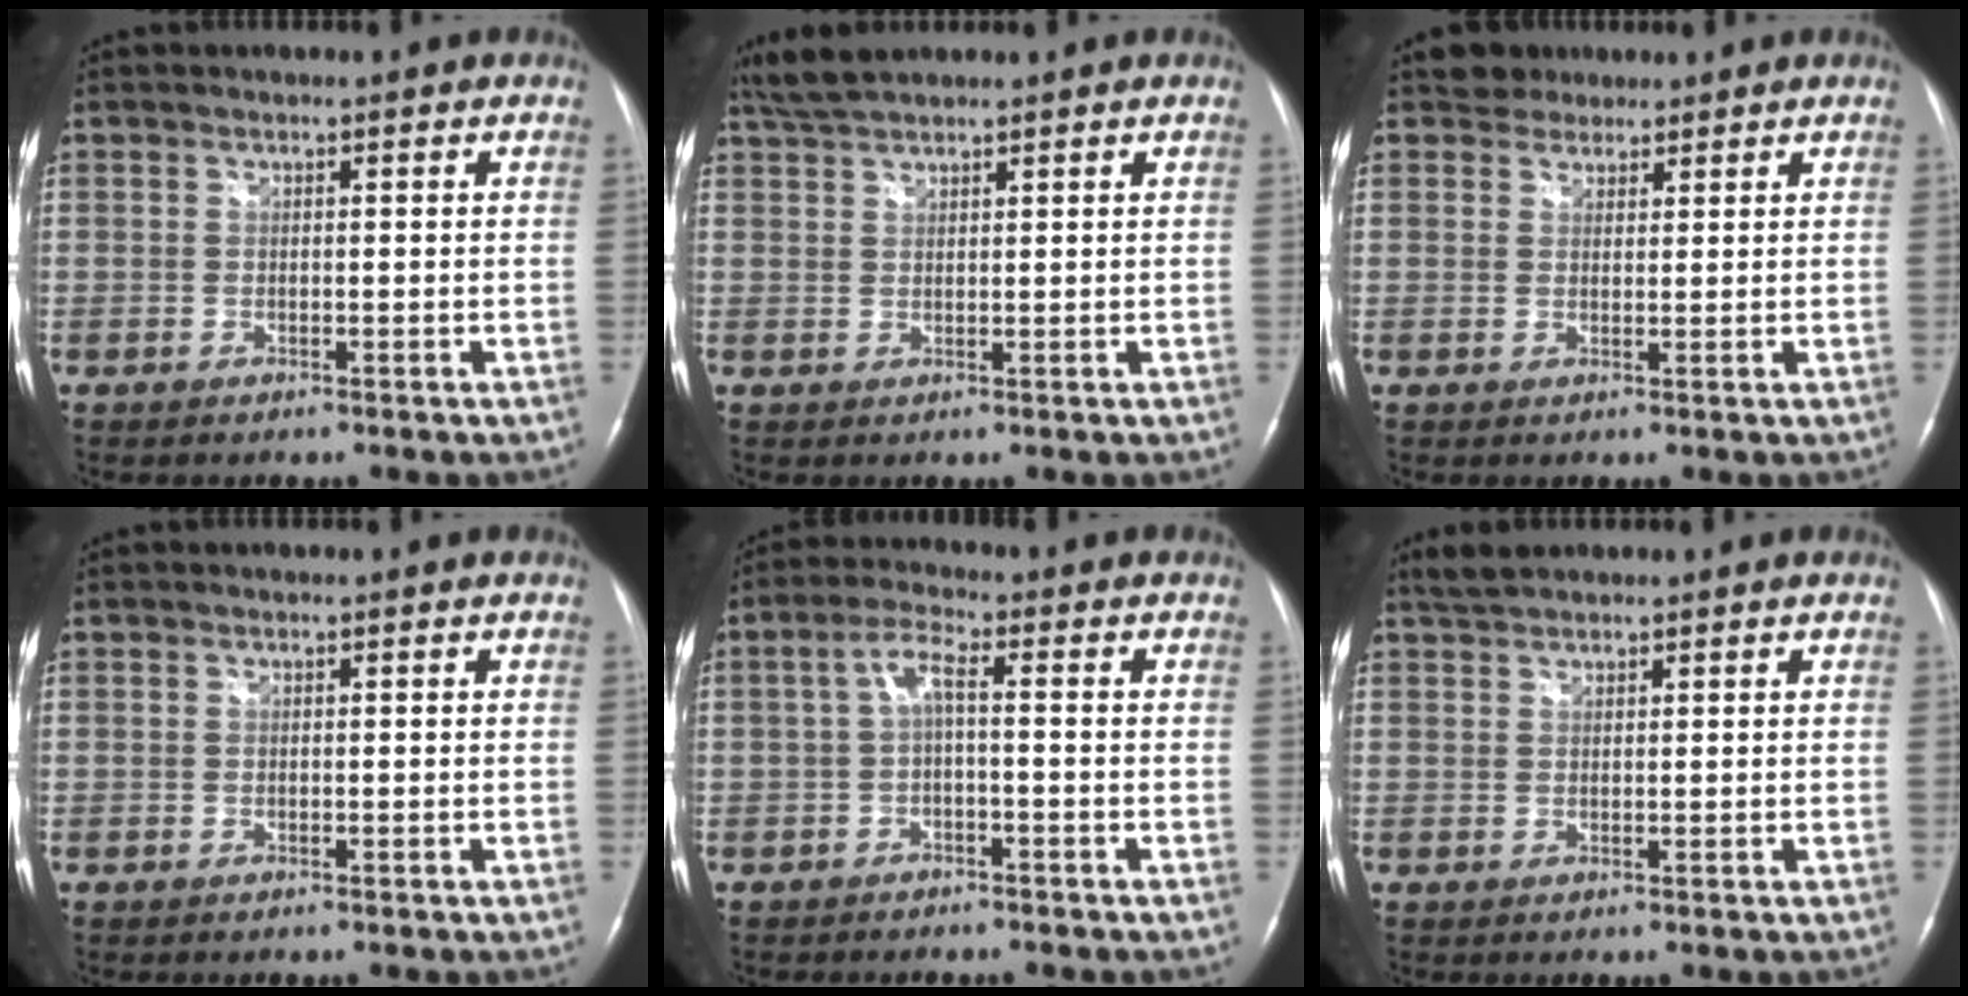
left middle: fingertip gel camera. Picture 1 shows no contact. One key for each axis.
{"total": 3.8, "fx": 3.5, "fy": 0.4, "fz": 1.5, "tx": -0.039, "ty": 0.014, "tz": 0.072}
{"total": 2.8, "fx": 2.3, "fy": 1.6, "fz": -0.3, "tx": 0.007, "ty": 0.011, "tz": 0.032}
{"total": 0.0}
{"total": 3.7, "fx": -0.3, "fy": 0.6, "fz": 3.6, "tx": -0.072, "ty": 0.019, "tz": -0.004}
{"total": 2.4, "fx": 2.2, "fy": 0.5, "fz": 0.8, "tx": -0.019, "ty": 0.009, "tz": 0.043}